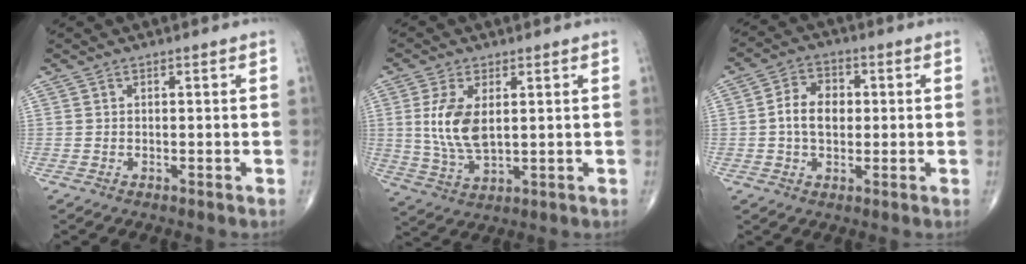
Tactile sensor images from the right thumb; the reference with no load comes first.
{"total": 9.6, "force": [1.7, 4.9, 8.1], "torque": [-0.164, -0.013, 0.044]}
{"total": 7.6, "force": [0.2, 5.4, 5.4], "torque": [-0.081, 0.016, -0.001]}